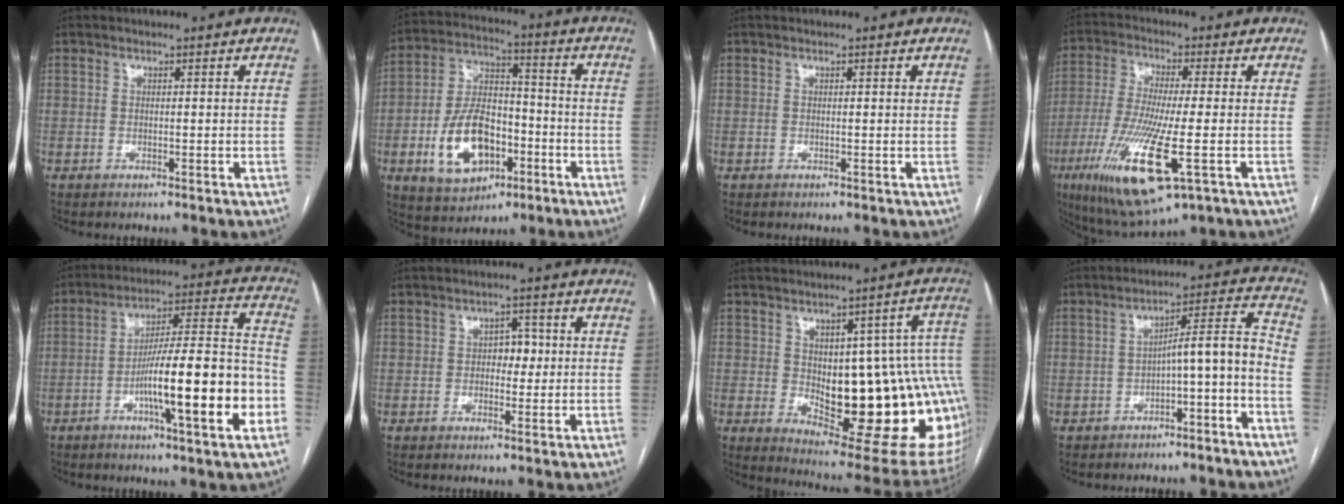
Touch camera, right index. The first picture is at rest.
{"total": 14.0, "force": [-4.8, 7.7, 10.6], "torque": [-0.216, 0.012, -0.077]}
{"total": 0.0}
{"total": 16.3, "force": [-5.7, 2.5, 15.1], "torque": [-0.316, -0.041, -0.097]}
{"total": 18.7, "force": [-6.1, 1.5, 17.6], "torque": [-0.260, 0.011, -0.092]}
{"total": 3.3, "force": [0.1, 2.1, 2.5], "torque": [-0.030, 0.011, 0.002]}
{"total": 24.4, "force": [-1.3, 7.5, 23.2], "torque": [-0.237, 0.010, 0.005]}
{"total": 8.4, "force": [-4.4, 1.1, 7.1], "torque": [-0.091, 0.037, -0.061]}